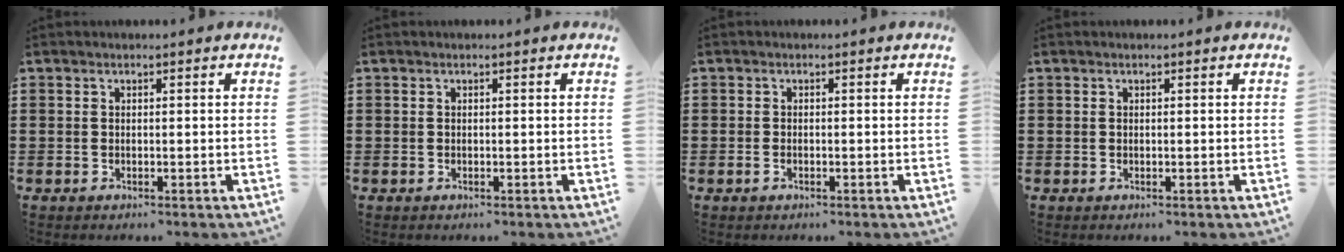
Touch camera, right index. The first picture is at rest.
{"total": 0.0}
{"total": 0.7, "force": [-0.2, 0.3, 0.6], "torque": [-0.011, -0.005, -0.003]}
{"total": 0.0}